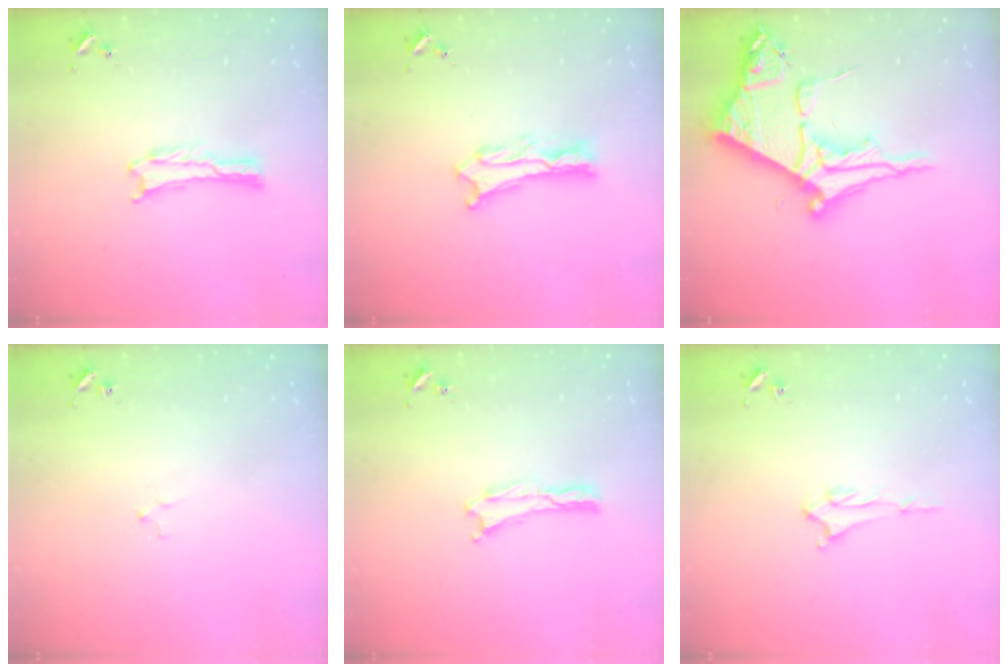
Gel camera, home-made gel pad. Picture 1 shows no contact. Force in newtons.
{"total": 2.6, "press": 2.6, "slide": 0.3}
{"total": 10.4, "press": 10.4, "slide": 1.1}
{"total": 1.5, "press": 1.5, "slide": 0.2}
{"total": 0.0}
{"total": 1.7, "press": 1.6, "slide": 0.4}